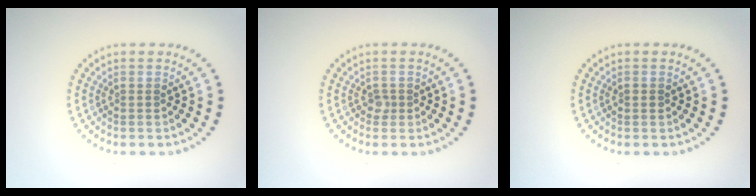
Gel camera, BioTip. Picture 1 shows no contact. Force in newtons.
{"total": 0.9, "press": 0.6, "slide": 0.6}
{"total": 0.7, "press": 0.7, "slide": 0.1}